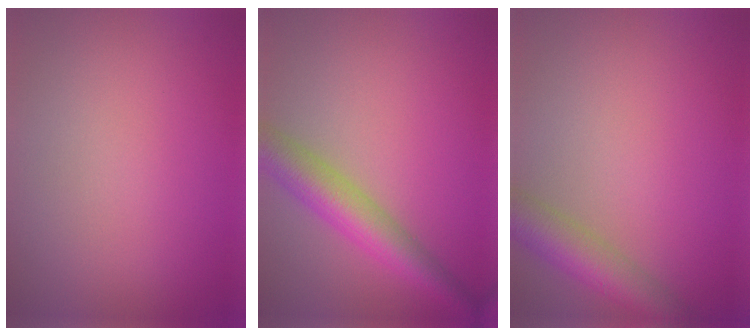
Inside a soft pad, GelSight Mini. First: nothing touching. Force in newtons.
{"total": 5.5, "press": 5.5, "slide": 0.2}
{"total": 5.0, "press": 5.0, "slide": 0.2}